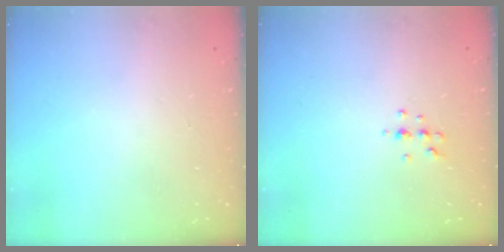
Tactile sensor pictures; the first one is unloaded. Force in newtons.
{"total": 5.2, "press": 5.0, "slide": 1.1}